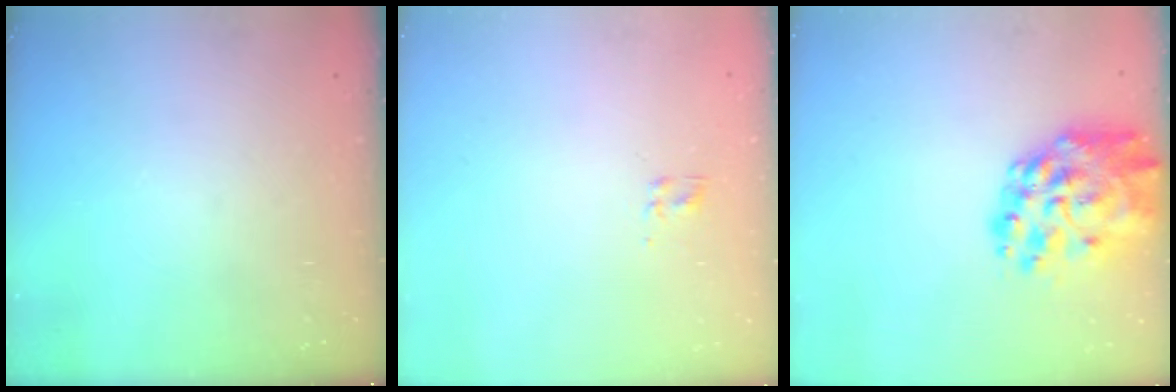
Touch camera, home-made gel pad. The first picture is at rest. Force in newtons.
{"total": 2.3, "press": 2.0, "slide": 1.2}
{"total": 16.6, "press": 15.4, "slide": 6.0}